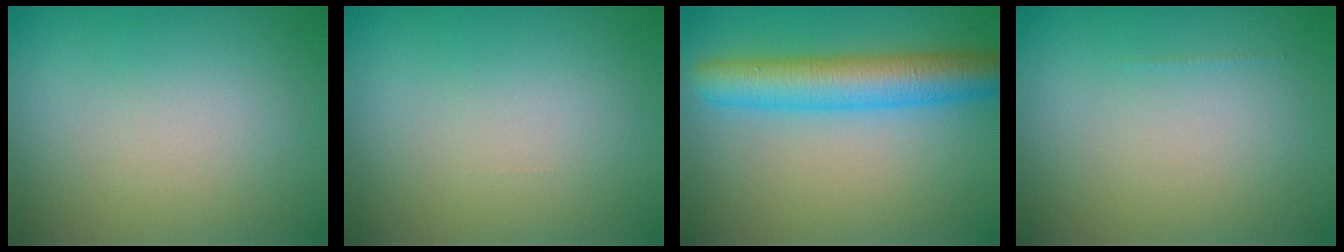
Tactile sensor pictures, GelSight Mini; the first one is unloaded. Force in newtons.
{"total": 0.0}
{"total": 6.3, "press": 6.3, "slide": 0.2}
{"total": 0.0}